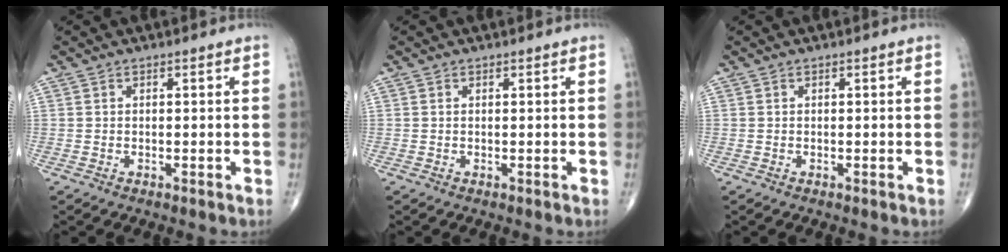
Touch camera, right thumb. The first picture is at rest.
{"total": 0.0}
{"total": 0.0}